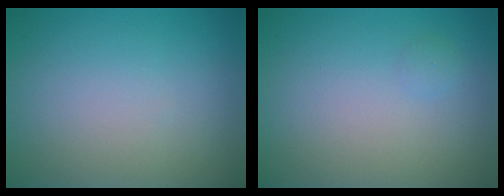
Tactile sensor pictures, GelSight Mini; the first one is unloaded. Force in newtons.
{"total": 0.7, "press": 0.7, "slide": 0.1}